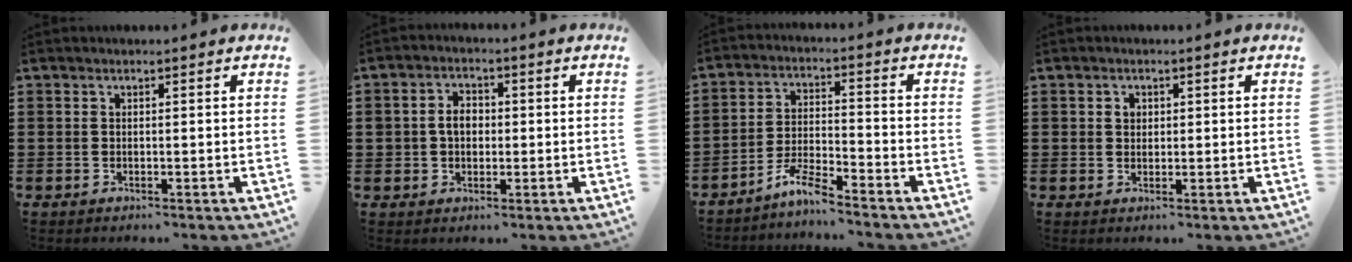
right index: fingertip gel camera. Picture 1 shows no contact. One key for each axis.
{"total": 3.4, "fx": 0.0, "fy": 2.8, "fz": 2.0, "tx": -0.046, "ty": 0.010, "tz": -0.003}
{"total": 5.3, "fx": -4.8, "fy": 0.1, "fz": 2.2, "tx": -0.062, "ty": -0.005, "tz": -0.098}
{"total": 1.4, "fx": 0.4, "fy": 1.2, "fz": 0.7, "tx": -0.016, "ty": 0.006, "tz": 0.009}